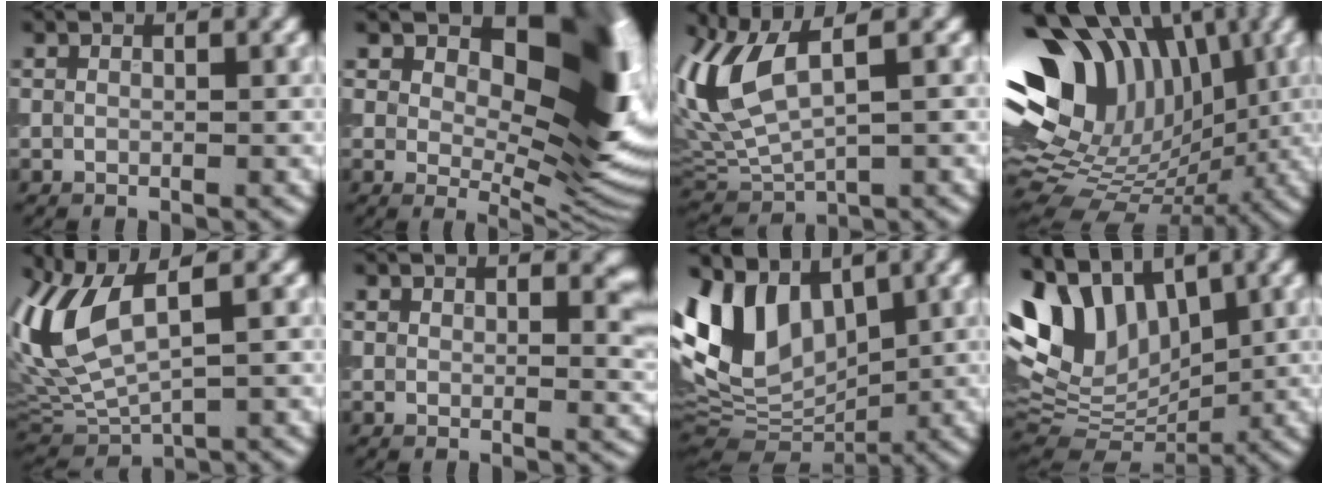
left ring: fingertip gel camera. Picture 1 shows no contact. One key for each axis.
{"total": 12.8, "fx": 4.0, "fy": 6.3, "fz": 10.4, "tx": -0.117, "ty": -0.003, "tz": 0.061}
{"total": 7.2, "fx": 2.3, "fy": 3.0, "fz": 6.1, "tx": -0.143, "ty": 0.006, "tz": 0.046}
{"total": 15.3, "fx": 3.8, "fy": 10.8, "fz": 10.2, "tx": -0.202, "ty": 0.019, "tz": 0.074}
{"total": 8.3, "fx": 2.5, "fy": 3.4, "fz": 7.1, "tx": -0.169, "ty": 0.006, "tz": 0.052}
{"total": 3.1, "fx": 1.9, "fy": 1.5, "fz": 1.9, "tx": -0.019, "ty": -0.005, "tz": 0.031}
{"total": 8.7, "fx": 3.0, "fy": 5.8, "fz": 5.7, "tx": -0.121, "ty": -0.001, "tz": 0.052}
{"total": 11.4, "fx": 4.1, "fy": 7.4, "fz": 7.6, "tx": -0.167, "ty": 0.016, "tz": 0.067}